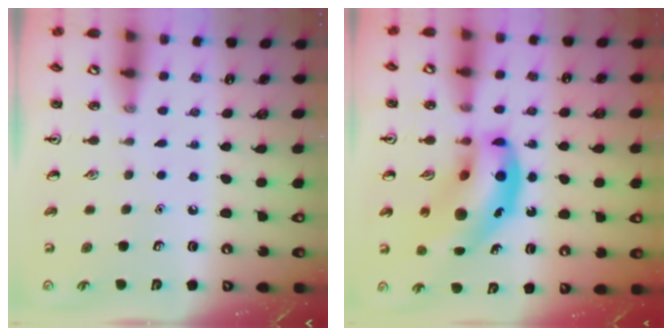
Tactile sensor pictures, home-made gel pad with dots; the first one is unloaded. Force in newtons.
{"total": 15.8, "press": 15.2, "slide": 4.3}